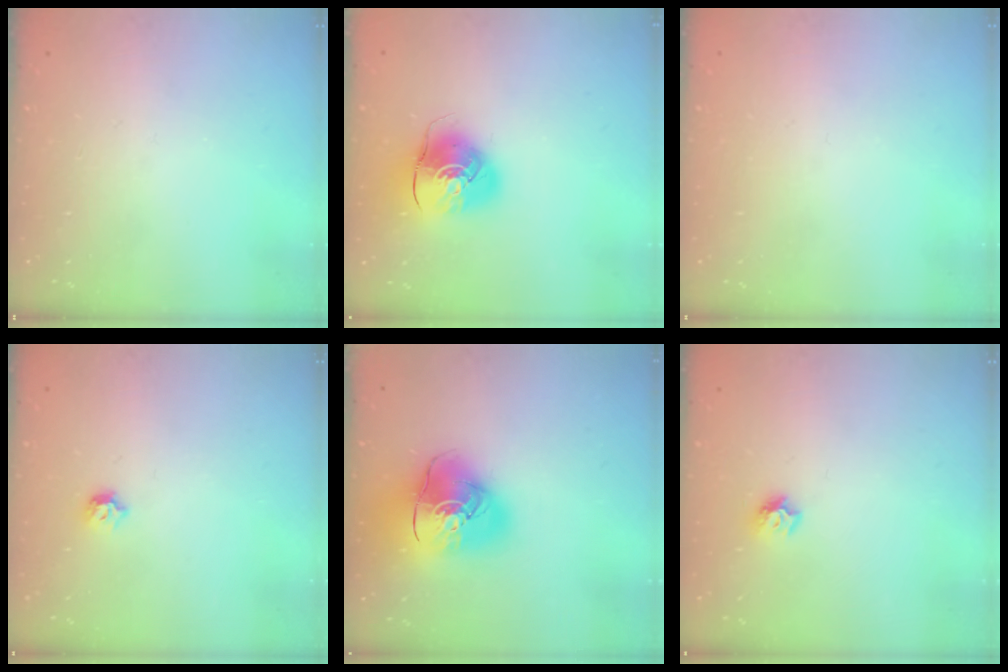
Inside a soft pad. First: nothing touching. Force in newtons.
{"total": 9.7, "press": 9.6, "slide": 1.2}
{"total": 0.7, "press": 0.7, "slide": 0.1}
{"total": 6.1, "press": 6.0, "slide": 1.1}
{"total": 18.1, "press": 17.9, "slide": 2.7}
{"total": 7.0, "press": 7.0, "slide": 0.7}